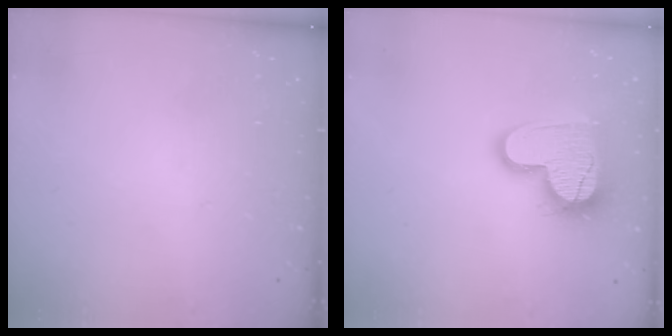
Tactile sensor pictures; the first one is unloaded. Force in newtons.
{"total": 16.5, "press": 16.5, "slide": 1.1}